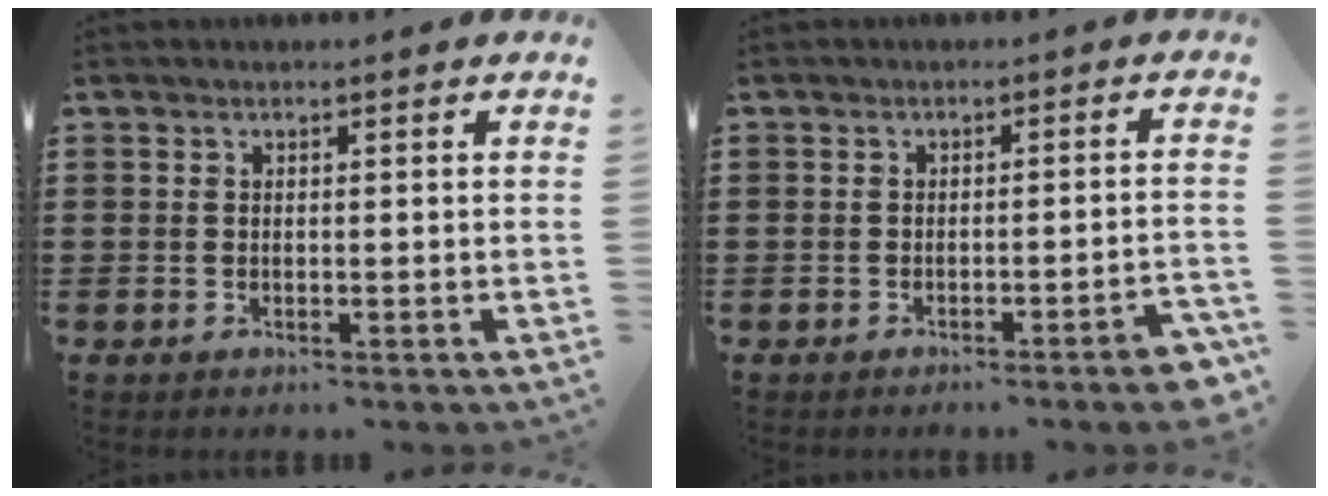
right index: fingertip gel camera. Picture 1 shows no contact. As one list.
[{"total": 3.0, "force": [-2.3, 0.0, 1.9], "torque": [-0.029, -0.007, -0.041]}]